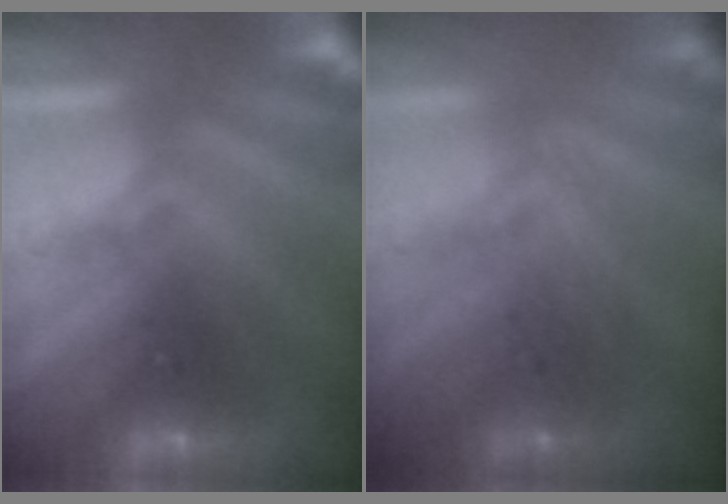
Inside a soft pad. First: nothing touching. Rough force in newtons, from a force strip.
{"total": 2.4}